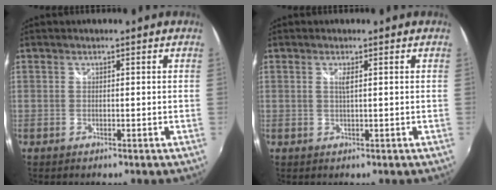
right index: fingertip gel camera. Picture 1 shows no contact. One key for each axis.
{"total": 1.2, "fx": 0.3, "fy": -0.1, "fz": 1.2, "tx": -0.022, "ty": 0.000, "tz": 0.005}